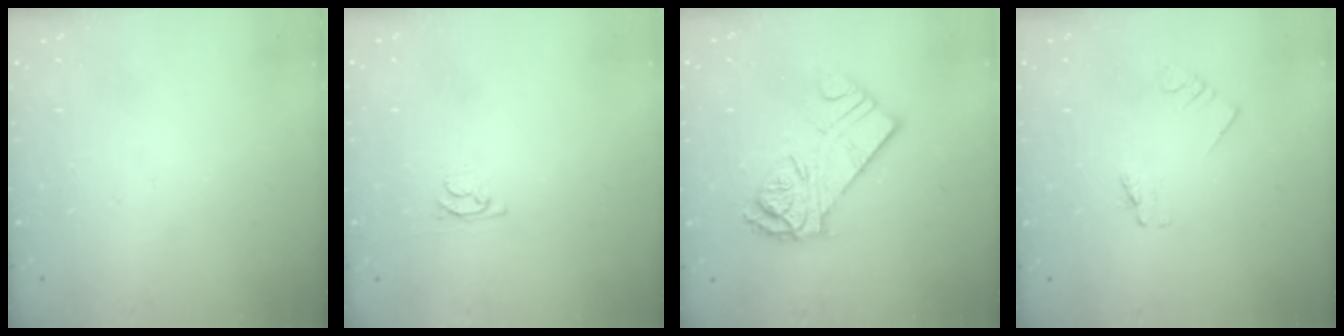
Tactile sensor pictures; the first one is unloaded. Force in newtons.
{"total": 3.3, "press": 3.3, "slide": 0.5}
{"total": 12.9, "press": 12.9, "slide": 0.7}
{"total": 1.1, "press": 1.1, "slide": 0.0}